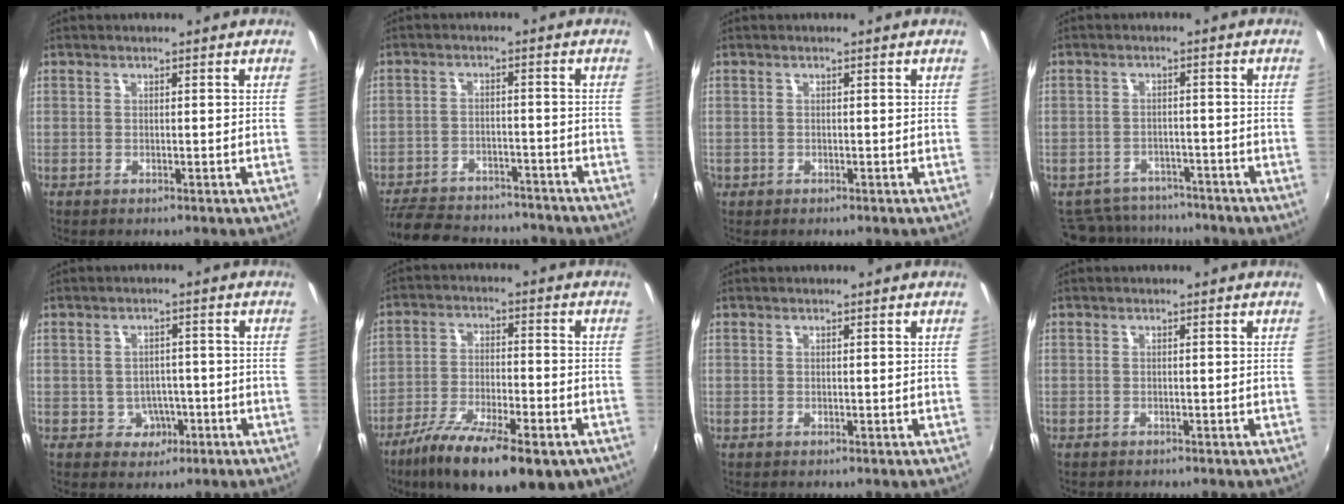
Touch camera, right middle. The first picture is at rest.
{"total": 18.5, "force": [-16.0, 6.4, 6.8], "torque": [-0.160, -0.001, -0.224]}
{"total": 0.9, "force": [-0.5, 0.8, 0.1], "torque": [-0.005, -0.002, -0.006]}
{"total": 9.7, "force": [-8.6, 4.0, 1.8], "torque": [-0.056, 0.001, -0.124]}
{"total": 4.1, "force": [-1.6, 3.6, 0.9], "torque": [-0.025, 0.008, -0.013]}
{"total": 19.5, "force": [-12.8, 6.1, 13.4], "torque": [-0.243, -0.051, -0.202]}
{"total": 0.0}
{"total": 0.8, "force": [-0.7, 0.3, 0.1], "torque": [-0.005, -0.003, -0.011]}